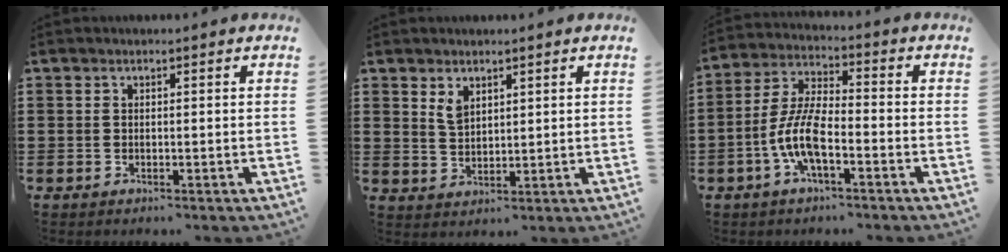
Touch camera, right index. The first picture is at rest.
{"total": 2.9, "force": [1.9, 1.6, 1.4], "torque": [-0.034, 0.003, 0.036]}
{"total": 8.1, "force": [-3.2, 2.4, 7.0], "torque": [-0.175, -0.014, -0.067]}